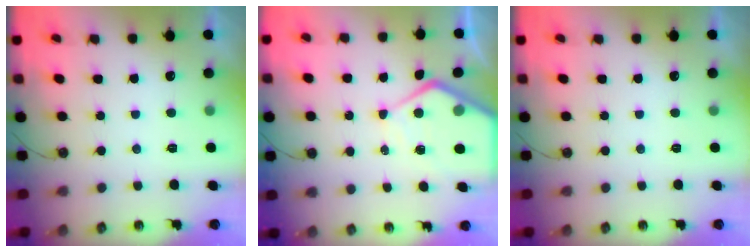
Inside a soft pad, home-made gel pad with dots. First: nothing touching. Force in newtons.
{"total": 10.3, "press": 10.2, "slide": 1.0}
{"total": 0.0}